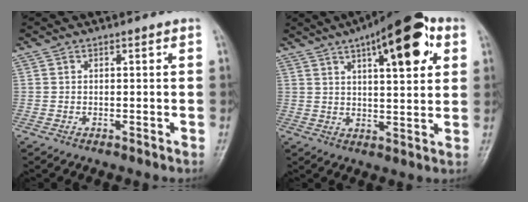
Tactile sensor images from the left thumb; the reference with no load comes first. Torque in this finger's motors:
{"motor_torque": [0.54, 0.53, 0.64, 0.13, 0.14]}